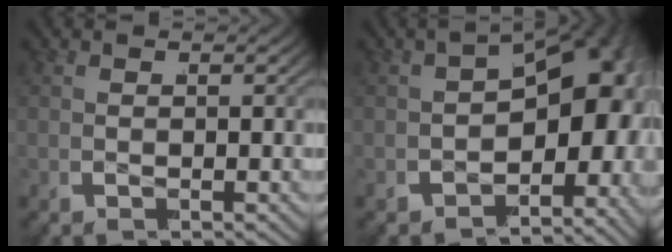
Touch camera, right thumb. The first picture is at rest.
{"total": 14.1, "force": [-1.8, 9.2, 10.6], "torque": [-0.147, -0.022, -0.023]}